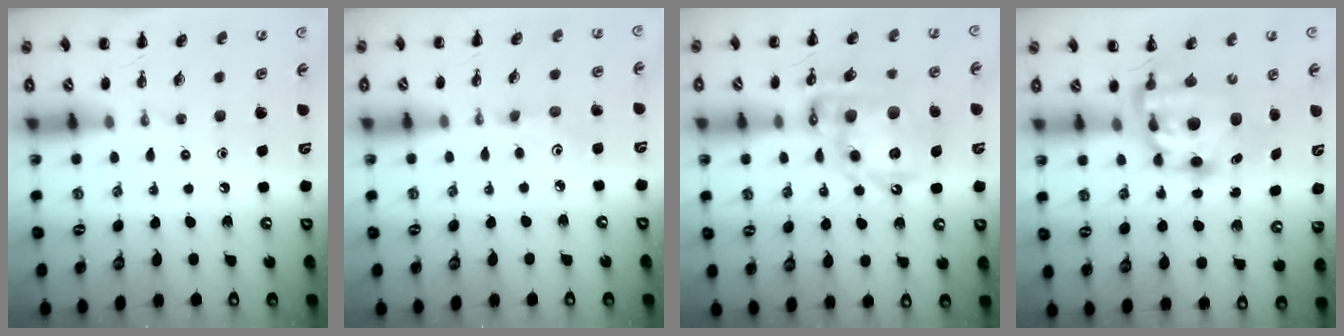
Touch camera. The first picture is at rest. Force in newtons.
{"total": 2.6, "press": 2.5, "slide": 0.7}
{"total": 19.3, "press": 18.8, "slide": 4.2}
{"total": 7.8, "press": 7.7, "slide": 1.6}